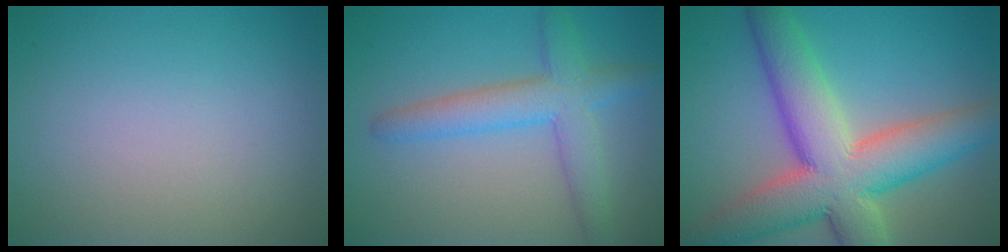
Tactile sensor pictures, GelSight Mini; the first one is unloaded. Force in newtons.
{"total": 4.8, "press": 4.8, "slide": 0.3}
{"total": 11.4, "press": 11.3, "slide": 0.7}